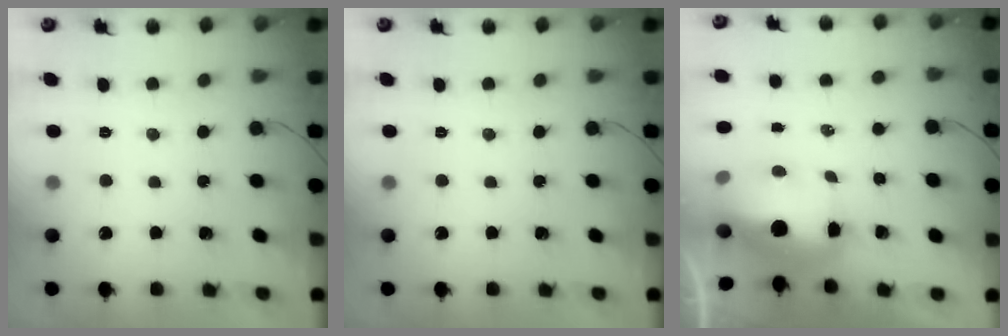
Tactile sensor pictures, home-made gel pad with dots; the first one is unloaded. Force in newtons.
{"total": 0.0}
{"total": 11.5, "press": 11.3, "slide": 2.2}